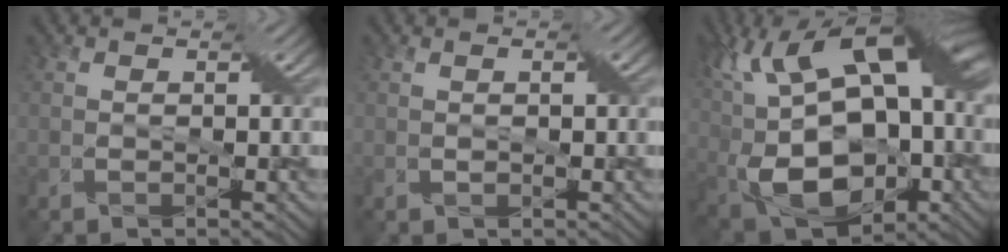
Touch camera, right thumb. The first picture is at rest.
{"total": 0.9, "force": [0.2, 0.4, 0.8], "torque": [-0.014, 0.002, 0.004]}
{"total": 21.0, "force": [3.2, 12.4, 16.6], "torque": [-0.305, 0.030, 0.062]}